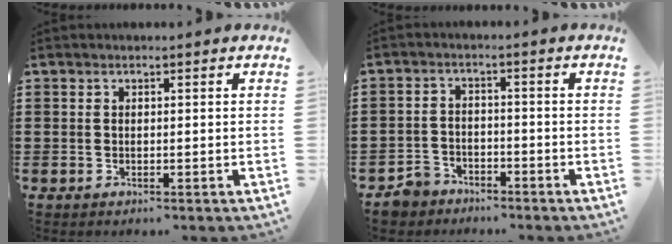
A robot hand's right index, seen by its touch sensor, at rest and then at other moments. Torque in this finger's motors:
{"motor_torque": [0.14, -0.11, 0.00, -0.01]}